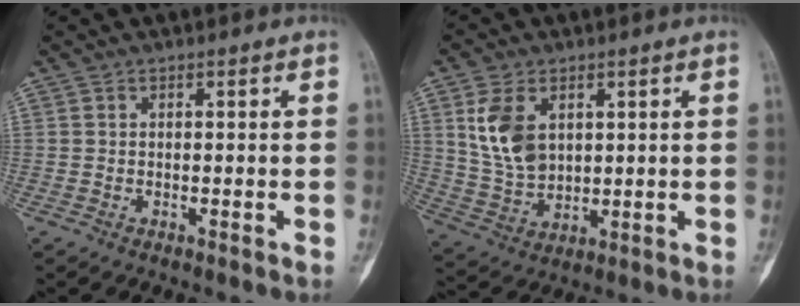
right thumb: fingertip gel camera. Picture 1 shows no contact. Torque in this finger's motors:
{"motor_torque": [-0.09, 0.49, 0.52, 0.53, 0.08]}